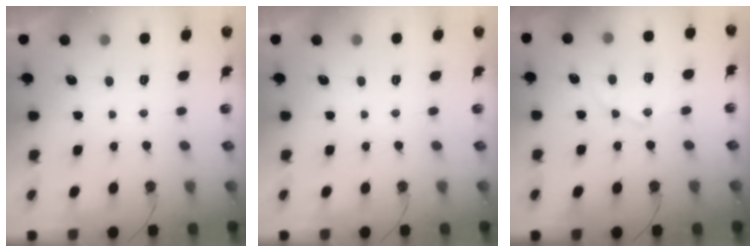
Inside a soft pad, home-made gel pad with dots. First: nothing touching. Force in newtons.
{"total": 0.0}
{"total": 12.1, "press": 12.1, "slide": 1.1}